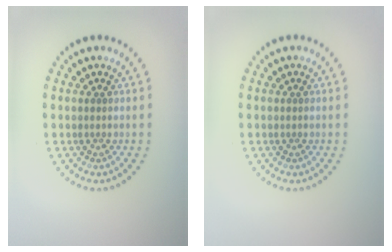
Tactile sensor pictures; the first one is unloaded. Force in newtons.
{"total": 0.0}